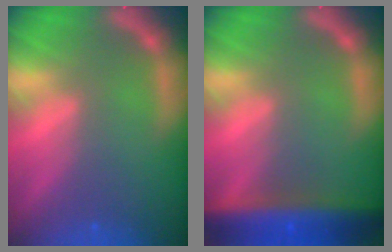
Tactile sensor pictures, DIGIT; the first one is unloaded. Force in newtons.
{"total": 8.6}